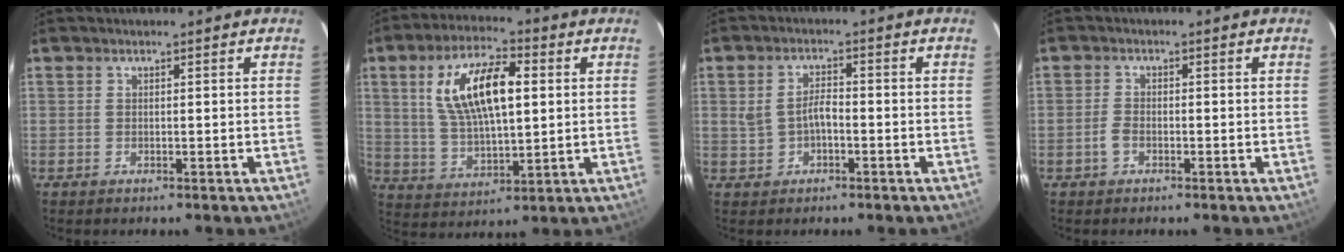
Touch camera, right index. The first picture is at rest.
{"total": 14.9, "force": [3.6, 6.3, 13.0], "torque": [-0.245, 0.015, 0.073]}
{"total": 3.9, "force": [-0.8, 2.2, 3.1], "torque": [-0.064, 0.008, -0.007]}
{"total": 2.1, "force": [-1.1, 1.2, 1.3], "torque": [-0.030, 0.005, -0.024]}